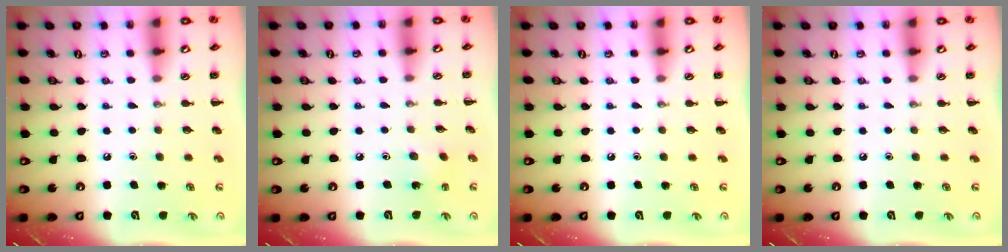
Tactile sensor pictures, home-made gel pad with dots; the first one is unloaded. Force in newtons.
{"total": 2.9, "press": 2.8, "slide": 0.9}
{"total": 0.0}
{"total": 0.0}